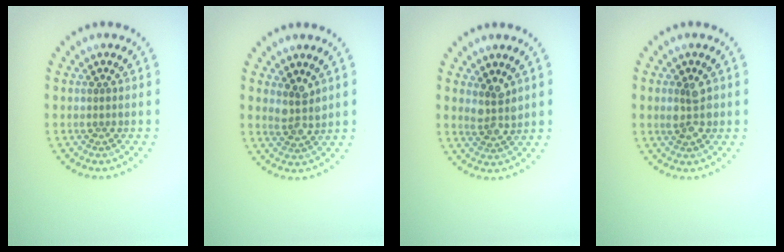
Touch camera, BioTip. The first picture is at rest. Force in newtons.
{"total": 2.4, "press": 2.1, "slide": 1.2}
{"total": 2.4, "press": 2.1, "slide": 1.2}
{"total": 2.4, "press": 2.4, "slide": 0.1}